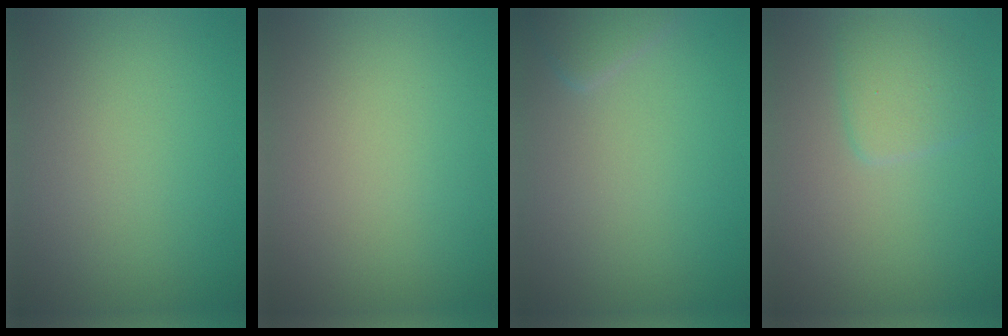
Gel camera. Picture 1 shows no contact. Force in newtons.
{"total": 0.0}
{"total": 0.9, "press": 0.9, "slide": 0.1}
{"total": 2.3, "press": 2.3, "slide": 0.1}